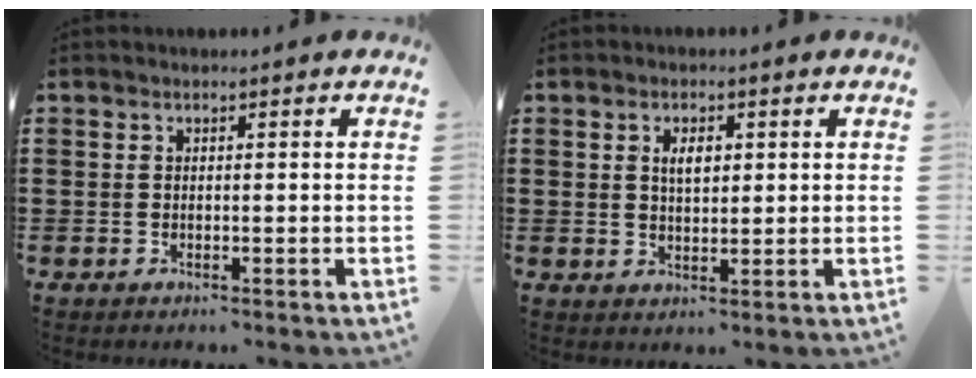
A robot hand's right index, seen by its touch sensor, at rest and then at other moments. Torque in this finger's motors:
{"motor_torque": [0.63, 0.62, 0.06, 0.05]}